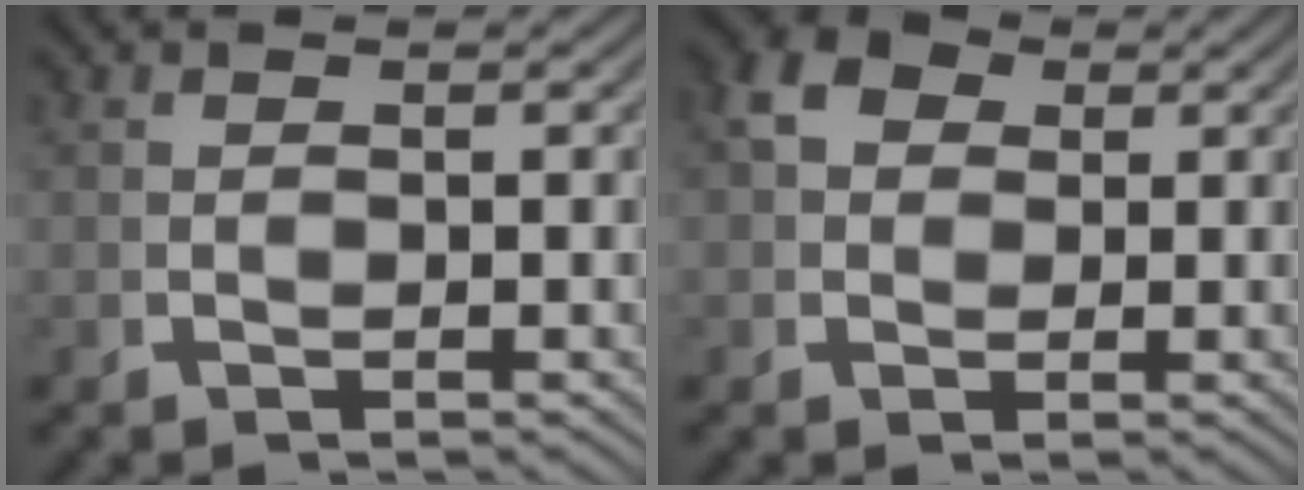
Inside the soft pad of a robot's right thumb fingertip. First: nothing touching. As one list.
[{"total": 5.4, "force": [1.8, 4.3, 2.7], "torque": [-0.056, -0.001, 0.024]}]